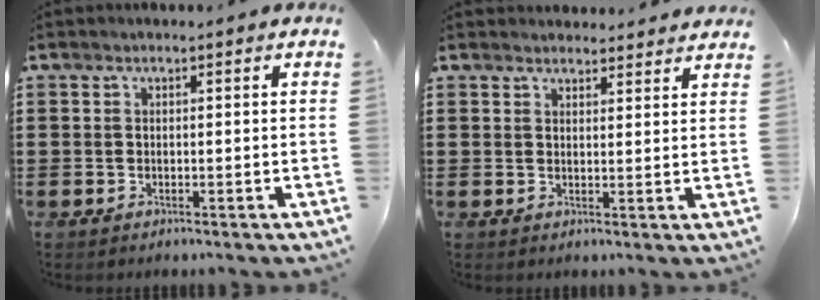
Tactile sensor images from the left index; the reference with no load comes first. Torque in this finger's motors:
{"motor_torque": [0.17, 0.10, -0.07, -0.03]}